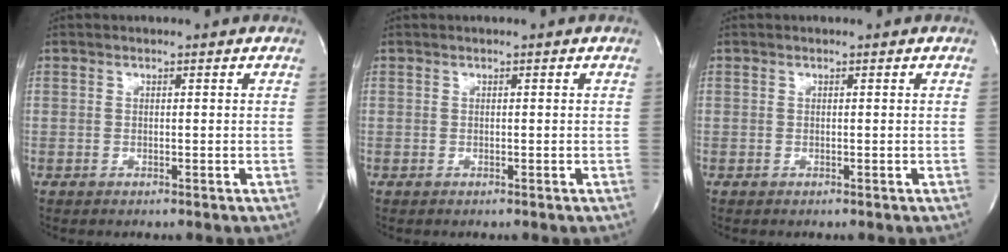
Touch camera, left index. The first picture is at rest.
{"total": 0.0}
{"total": 0.0}